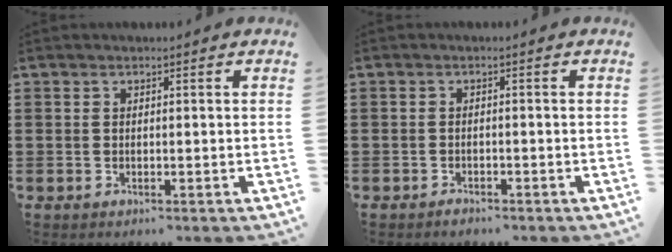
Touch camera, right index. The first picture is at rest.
{"total": 1.0, "force": [-1.0, 0.0, 0.1], "torque": [-0.006, -0.002, -0.021]}